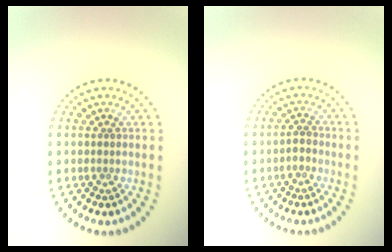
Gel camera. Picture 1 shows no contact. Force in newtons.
{"total": 1.0, "press": 0.9, "slide": 0.5}